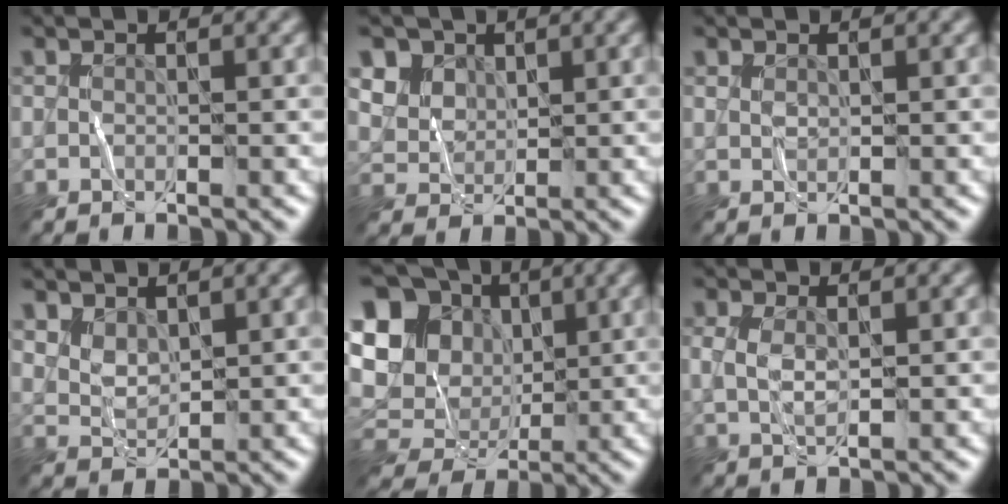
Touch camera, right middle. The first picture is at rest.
{"total": 6.2, "force": [3.9, 4.4, 2.0], "torque": [-0.070, 0.009, 0.070]}
{"total": 0.6, "force": [0.5, 0.2, 0.2], "torque": [-0.006, 0.001, 0.007]}
{"total": 1.6, "force": [1.3, 0.8, 0.5], "torque": [-0.017, -0.001, 0.030]}
{"total": 12.3, "force": [3.1, 10.5, 5.8], "torque": [-0.148, 0.019, 0.045]}
{"total": 1.7, "force": [0.5, 0.9, 1.4], "torque": [-0.040, 0.003, 0.008]}